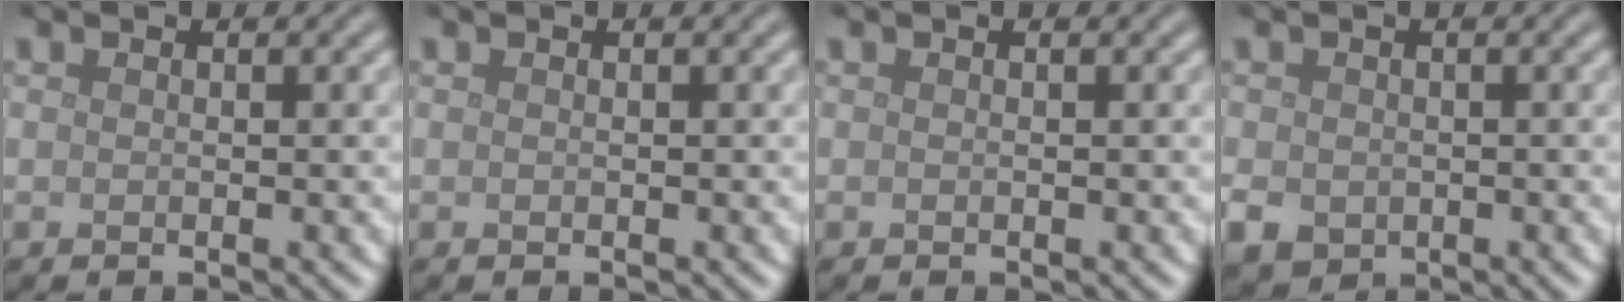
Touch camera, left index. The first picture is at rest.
{"total": 0.0}
{"total": 0.0}
{"total": 3.0, "force": [-0.8, 2.5, 1.4], "torque": [-0.034, -0.010, -0.016]}